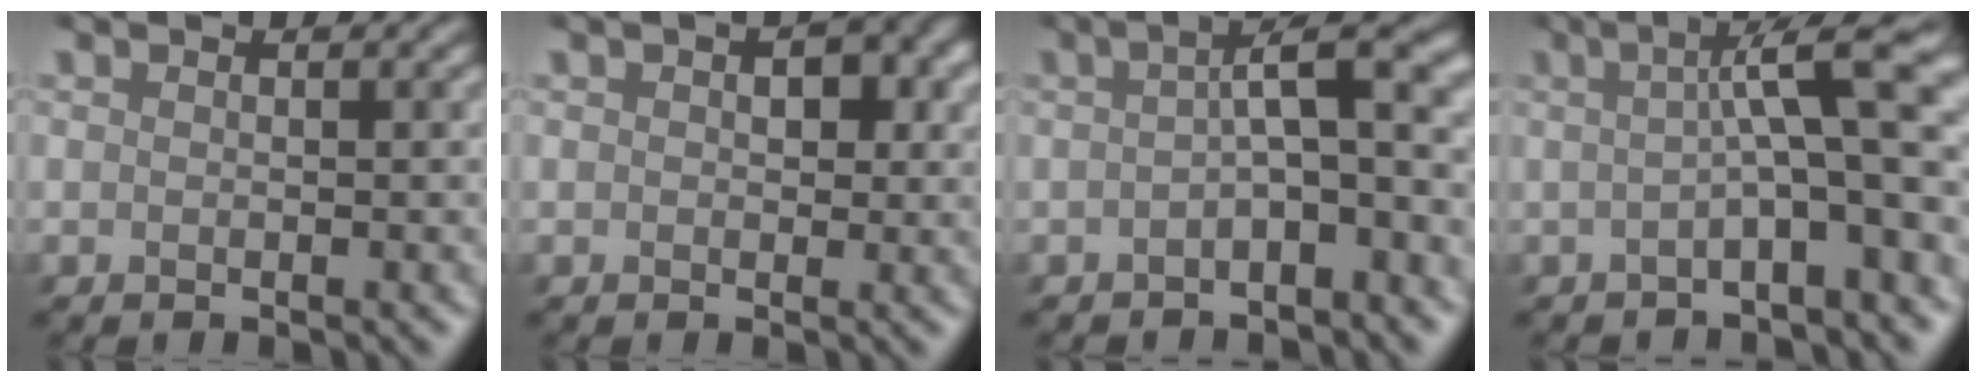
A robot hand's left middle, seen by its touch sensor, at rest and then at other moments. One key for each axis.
{"total": 2.7, "fx": 0.6, "fy": 1.9, "fz": 1.8, "tx": -0.005, "ty": 0.008, "tz": 0.003}
{"total": 4.8, "fx": -1.2, "fy": 1.1, "fz": 4.5, "tx": -0.062, "ty": 0.020, "tz": -0.028}
{"total": 8.8, "fx": -0.5, "fy": 1.4, "fz": 8.7, "tx": -0.102, "ty": 0.035, "tz": -0.022}